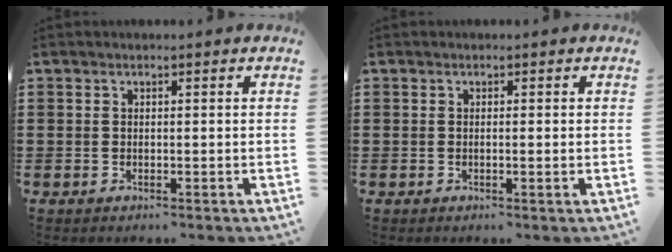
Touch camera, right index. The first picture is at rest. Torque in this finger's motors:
{"motor_torque": [-0.28, 0.32, 0.05, -0.01]}